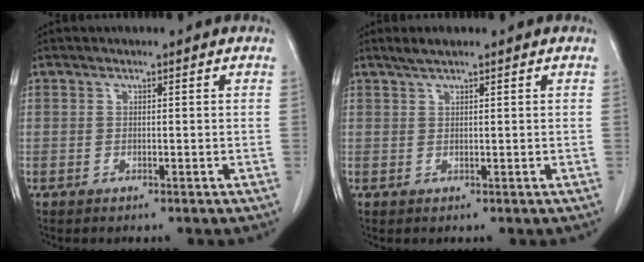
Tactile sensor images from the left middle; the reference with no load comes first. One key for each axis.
{"total": 2.0, "fx": 1.5, "fy": 0.1, "fz": 1.2, "tx": -0.028, "ty": 0.007, "tz": 0.030}